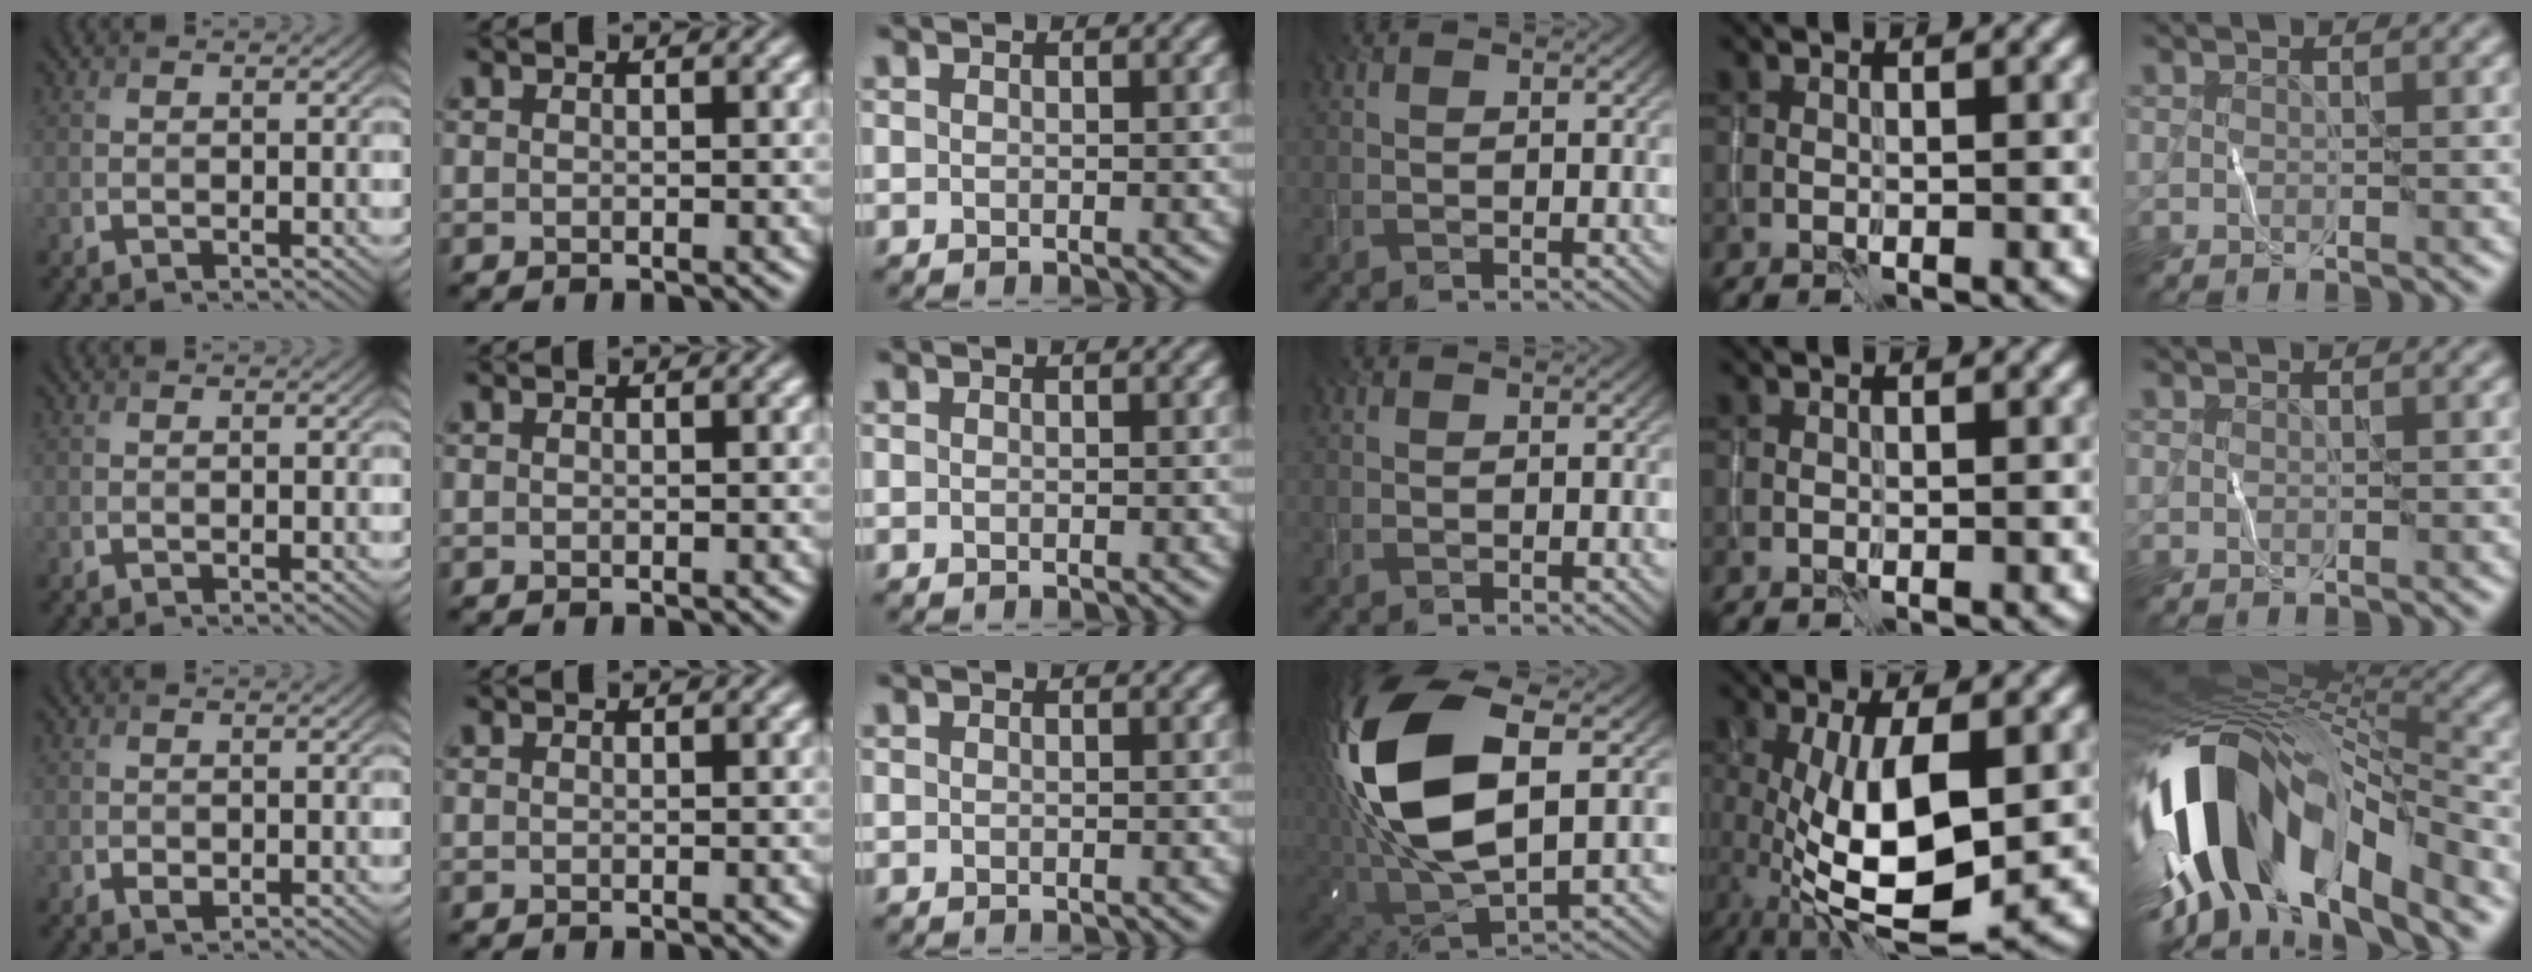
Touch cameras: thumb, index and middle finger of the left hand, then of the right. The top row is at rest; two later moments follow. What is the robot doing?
{"motion": "wipe", "object": "whiteboard"}